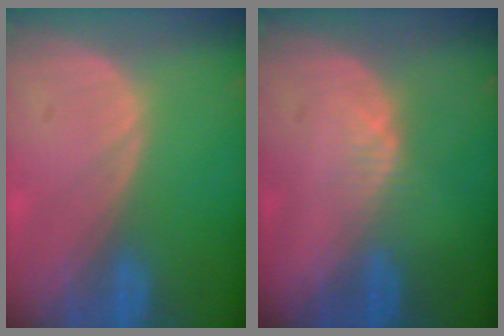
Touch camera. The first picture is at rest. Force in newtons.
{"total": 1.7, "press": 1.5, "slide": 0.8}